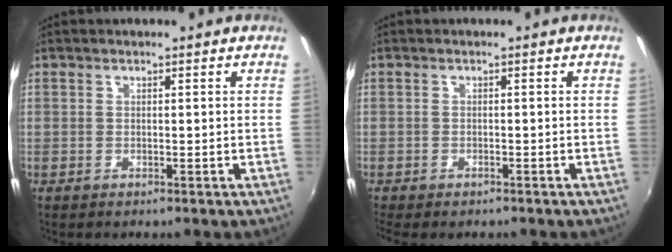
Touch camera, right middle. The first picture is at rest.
{"total": 1.6, "force": [-1.2, 0.7, 0.9], "torque": [-0.021, -0.013, -0.019]}